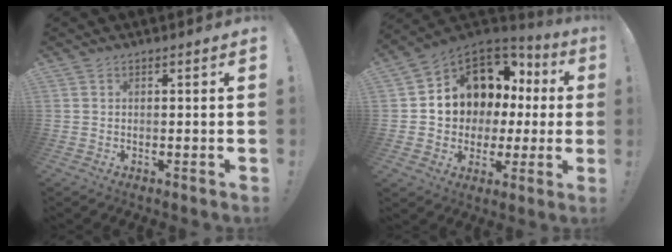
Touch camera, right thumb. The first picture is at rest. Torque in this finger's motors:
{"motor_torque": [0.69, 0.99, 0.65, -0.47, 0.11]}